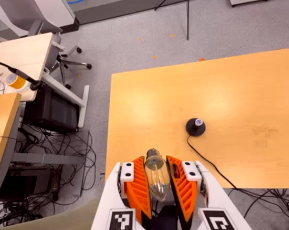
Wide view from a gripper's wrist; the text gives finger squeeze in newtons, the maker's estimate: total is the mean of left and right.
{"total": 20.2, "left": 21.8, "right": 18.6}